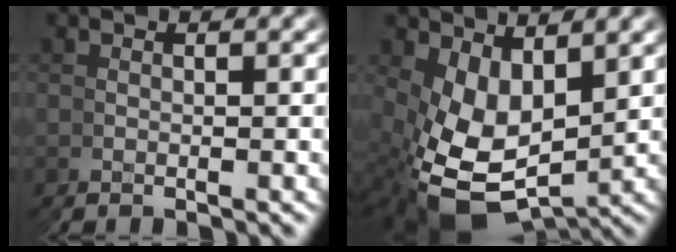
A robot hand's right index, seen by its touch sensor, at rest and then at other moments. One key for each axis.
{"total": 10.3, "fx": -1.8, "fy": 7.7, "fz": 6.6, "tx": -0.159, "ty": -0.064, "tz": 0.006}